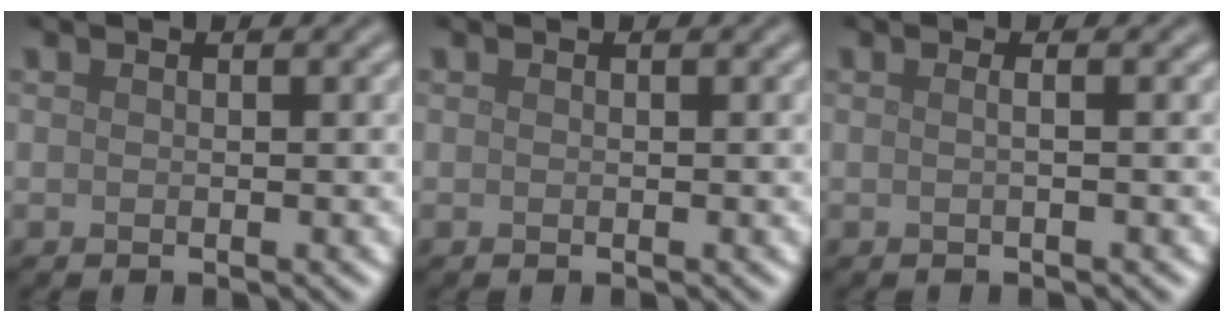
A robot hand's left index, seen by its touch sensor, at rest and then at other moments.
{"total": 0.0}
{"total": 1.5, "force": [0.3, 0.7, 1.3], "torque": [-0.005, -0.004, -0.016]}